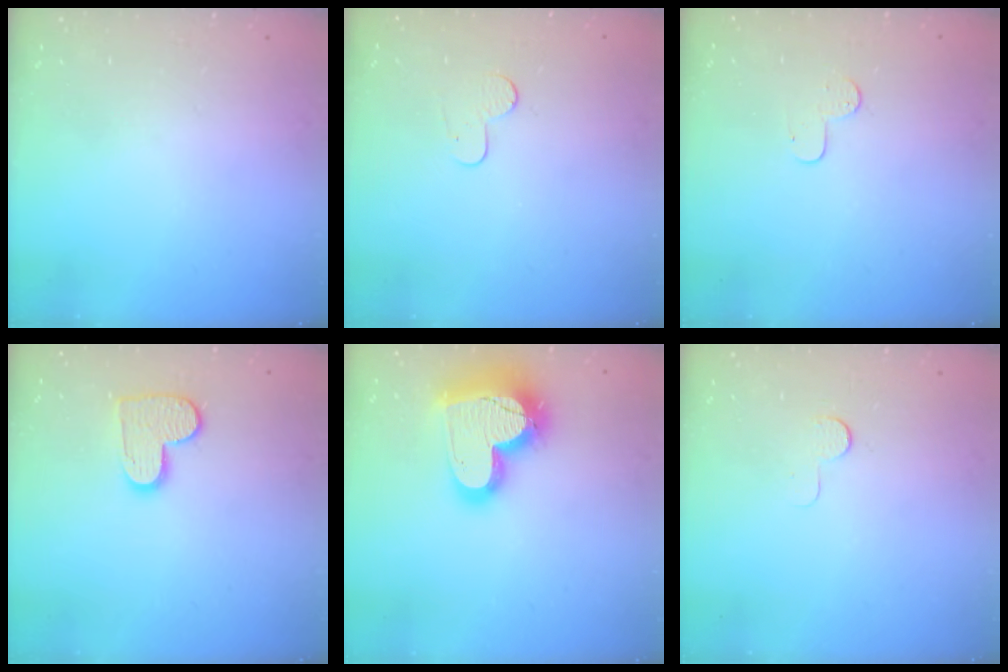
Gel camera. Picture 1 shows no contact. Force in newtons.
{"total": 4.9, "press": 4.8, "slide": 0.5}
{"total": 4.3, "press": 4.3, "slide": 0.4}
{"total": 9.6, "press": 9.6, "slide": 0.6}
{"total": 21.6, "press": 21.5, "slide": 1.7}
{"total": 3.9, "press": 3.9, "slide": 0.4}